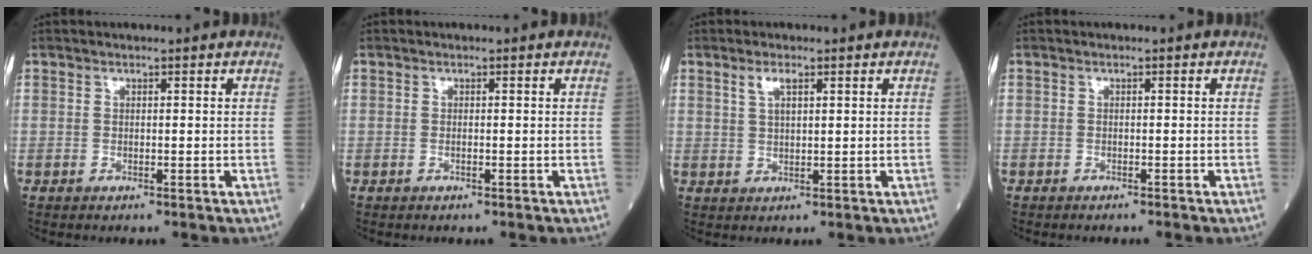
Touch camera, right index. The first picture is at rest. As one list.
[{"total": 0.0}, {"total": 2.7, "force": [1.4, 0.7, 2.2], "torque": [-0.048, 0.004, 0.030]}, {"total": 0.8, "force": [-0.7, -0.1, 0.3], "torque": [-0.006, 0.000, -0.011]}]